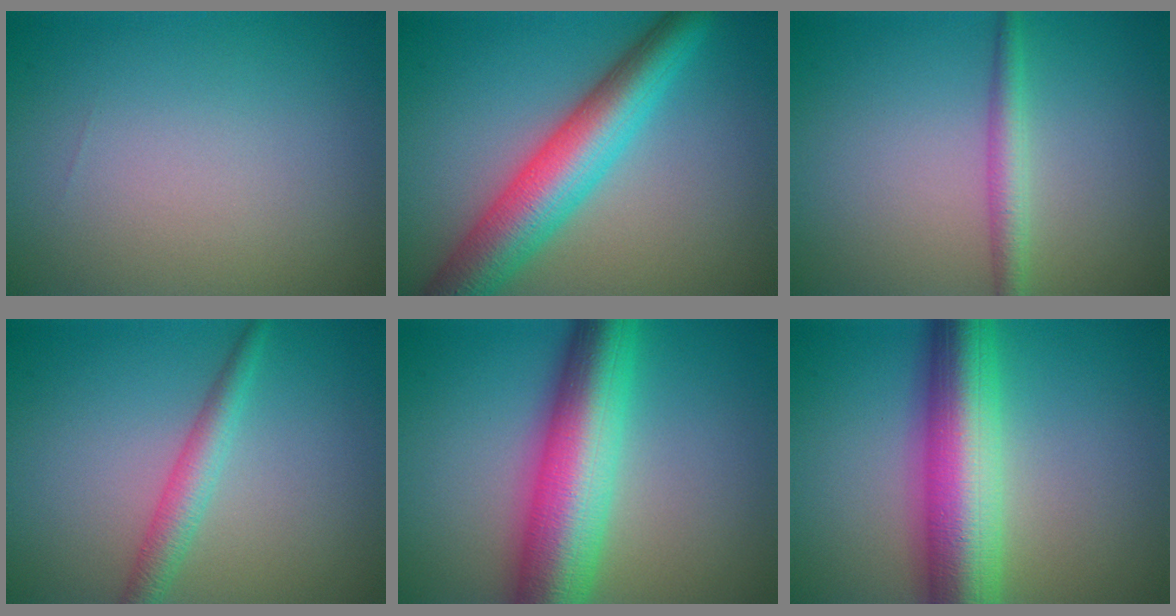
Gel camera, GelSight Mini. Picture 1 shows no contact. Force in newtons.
{"total": 7.8, "press": 7.8, "slide": 0.2}
{"total": 2.1, "press": 2.1, "slide": 0.0}
{"total": 2.5, "press": 2.5, "slide": 0.1}
{"total": 10.3, "press": 10.3, "slide": 0.2}
{"total": 10.1, "press": 10.1, "slide": 0.4}